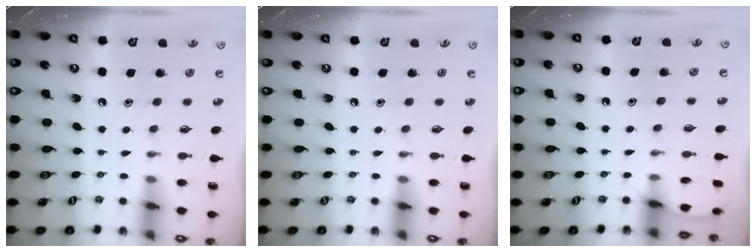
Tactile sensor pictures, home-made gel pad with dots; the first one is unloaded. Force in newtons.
{"total": 0.0}
{"total": 3.7, "press": 3.7, "slide": 0.4}